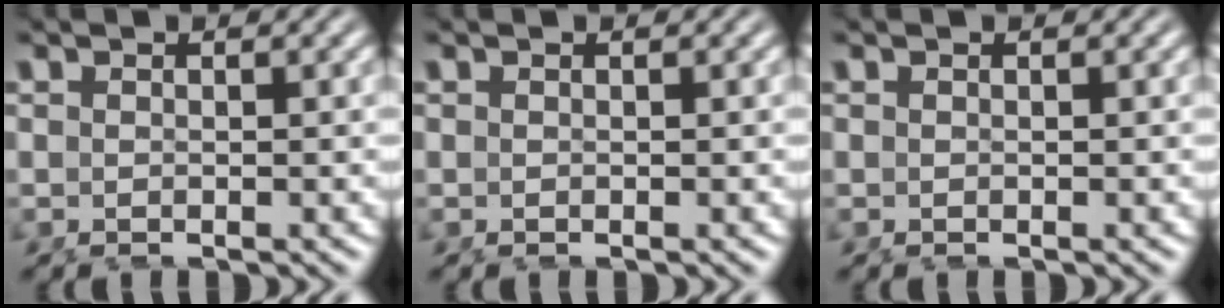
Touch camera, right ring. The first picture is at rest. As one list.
[{"total": 0.0}, {"total": 0.0}]